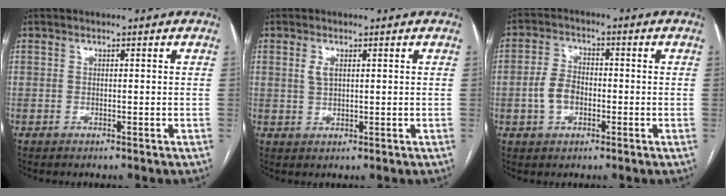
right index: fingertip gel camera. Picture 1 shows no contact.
{"total": 2.1, "force": [0.8, 0.9, 1.7], "torque": [-0.036, 0.001, 0.018]}
{"total": 5.6, "force": [-1.3, 3.8, 4.0], "torque": [-0.090, 0.014, -0.024]}